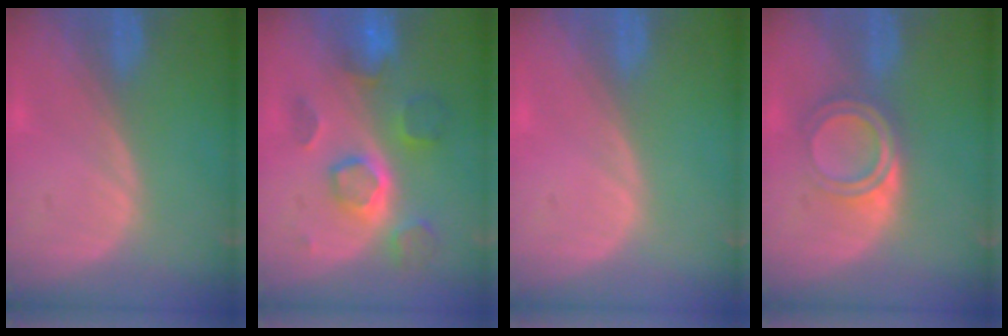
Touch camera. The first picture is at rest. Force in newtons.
{"total": 8.5, "press": 7.7, "slide": 3.6}
{"total": 0.0}
{"total": 4.9, "press": 4.8, "slide": 1.4}